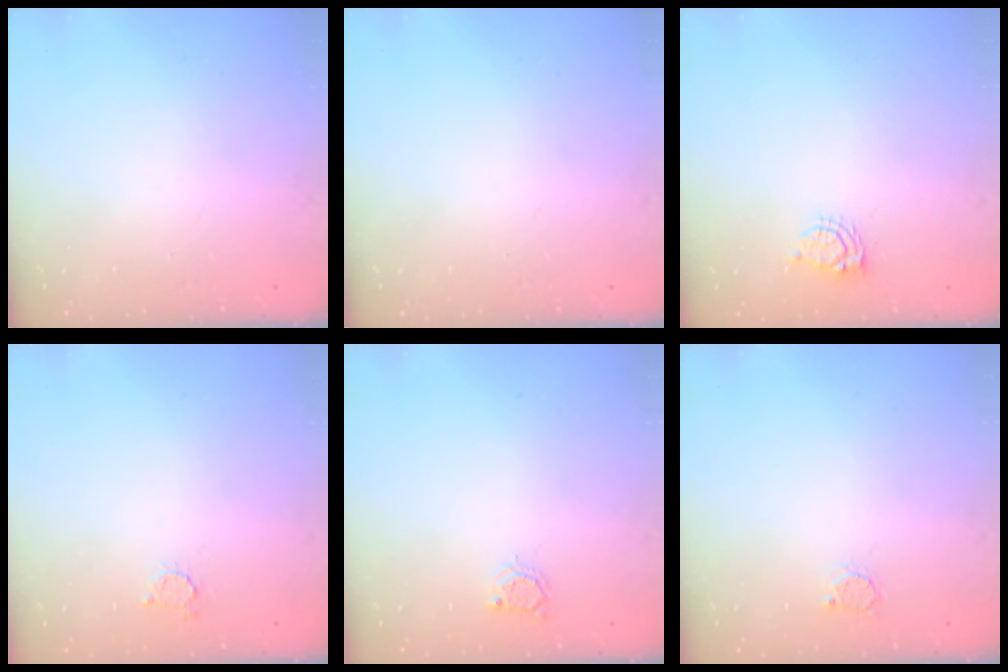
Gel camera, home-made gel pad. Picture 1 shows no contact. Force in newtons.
{"total": 0.0}
{"total": 5.0, "press": 4.9, "slide": 0.7}
{"total": 2.7, "press": 2.7, "slide": 0.4}
{"total": 3.0, "press": 3.0, "slide": 0.3}
{"total": 2.0, "press": 2.0, "slide": 0.4}